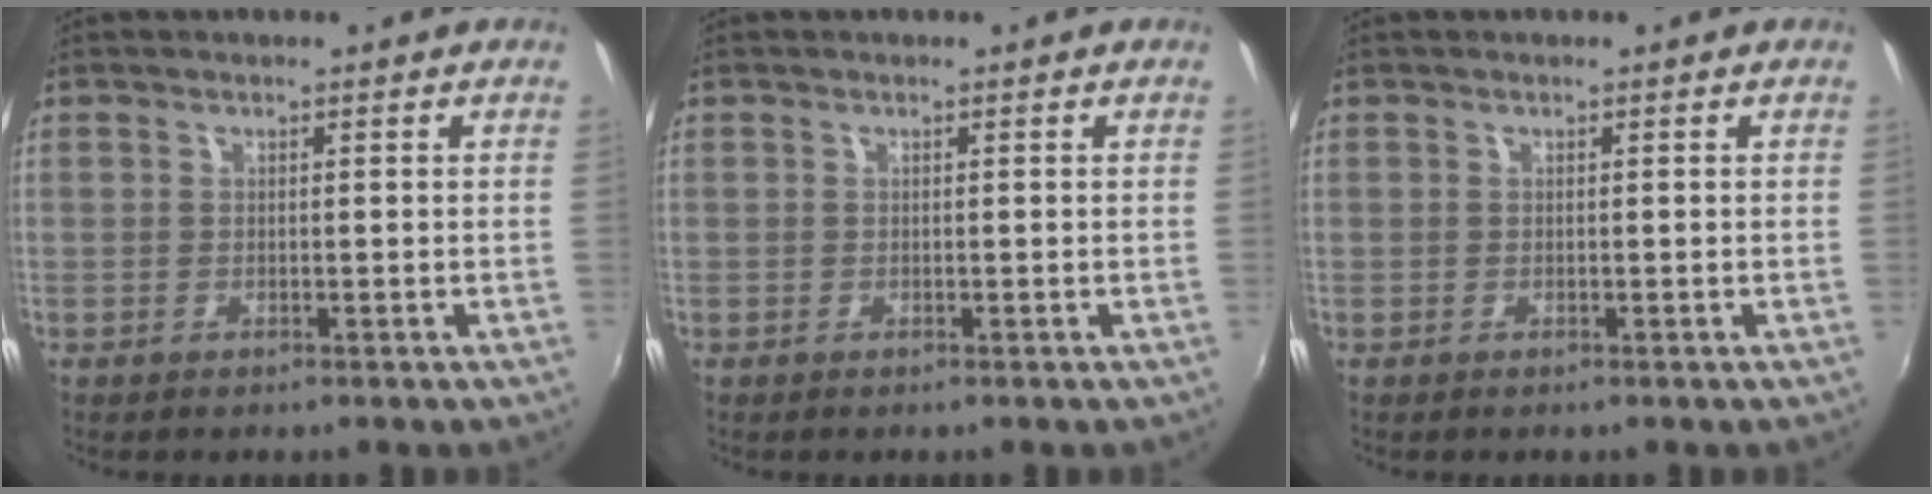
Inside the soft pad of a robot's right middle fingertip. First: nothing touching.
{"total": 0.0}
{"total": 0.0}